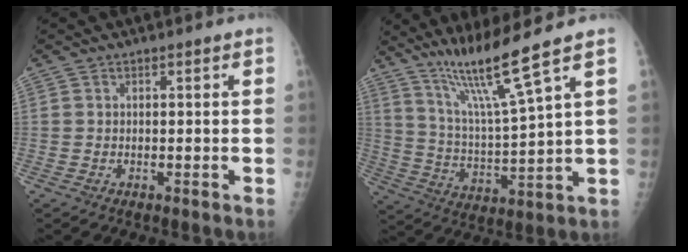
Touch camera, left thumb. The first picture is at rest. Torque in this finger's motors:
{"motor_torque": [1.12, -0.63, -0.08, -0.45, 0.09]}